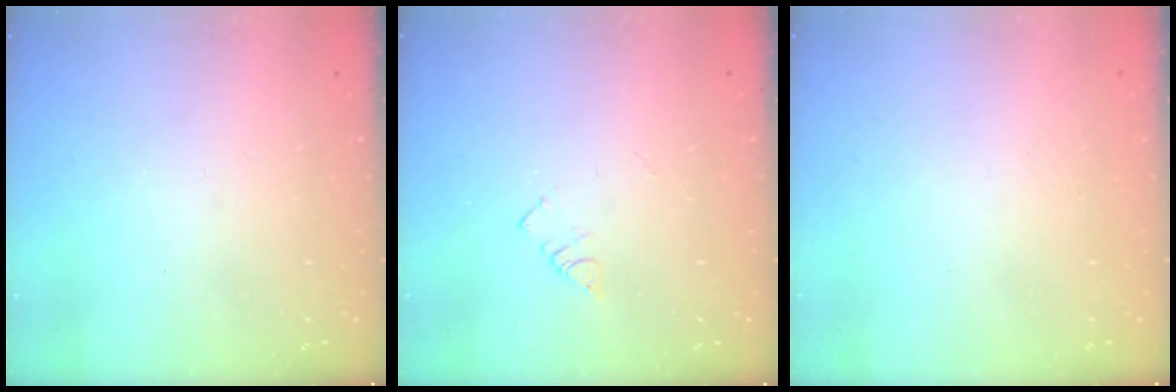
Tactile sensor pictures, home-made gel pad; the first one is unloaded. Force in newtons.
{"total": 3.9, "press": 3.9, "slide": 0.4}
{"total": 1.7, "press": 1.7, "slide": 0.1}